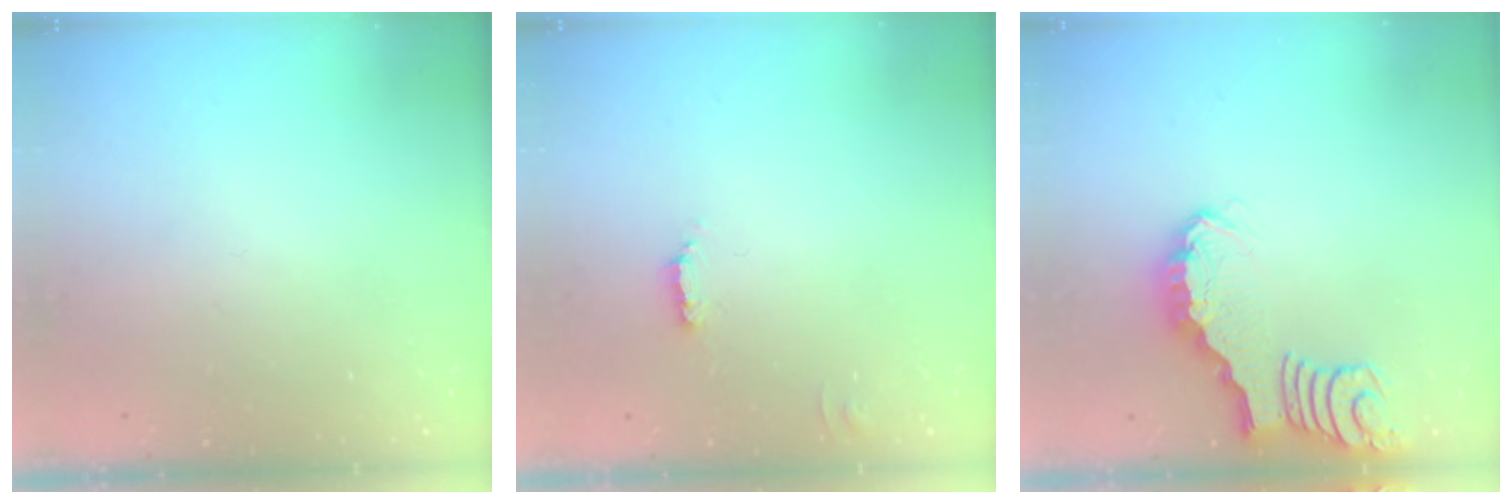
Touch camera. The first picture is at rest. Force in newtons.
{"total": 1.8, "press": 1.8, "slide": 0.4}
{"total": 2.8, "press": 2.7, "slide": 0.4}